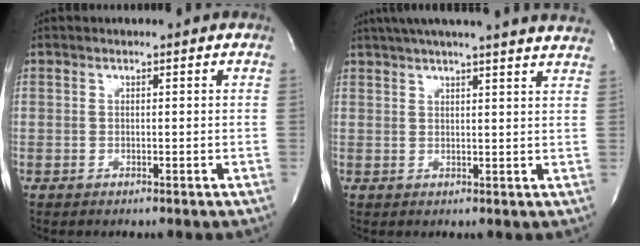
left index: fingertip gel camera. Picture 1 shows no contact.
{"total": 20.7, "force": [18.6, 0.1, 8.9], "torque": [-0.146, 0.004, 0.231]}